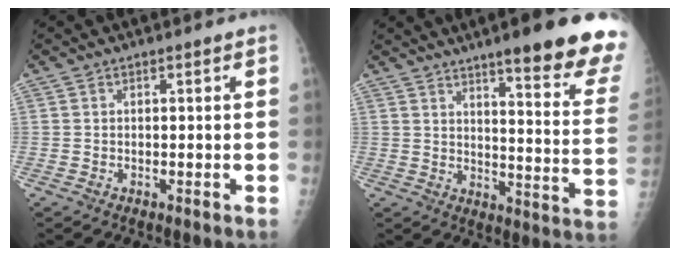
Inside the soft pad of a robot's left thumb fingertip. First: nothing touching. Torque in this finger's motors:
{"motor_torque": [0.57, 0.30, 1.39, -1.39, 0.28]}